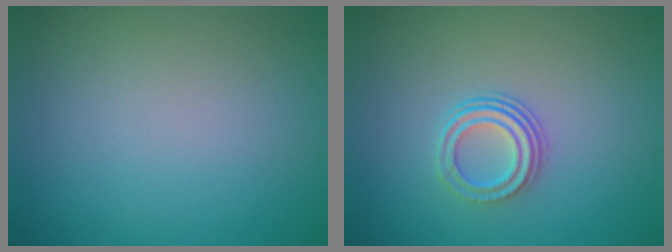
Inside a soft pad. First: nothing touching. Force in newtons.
{"total": 2.9, "press": 2.1, "slide": 2.0}